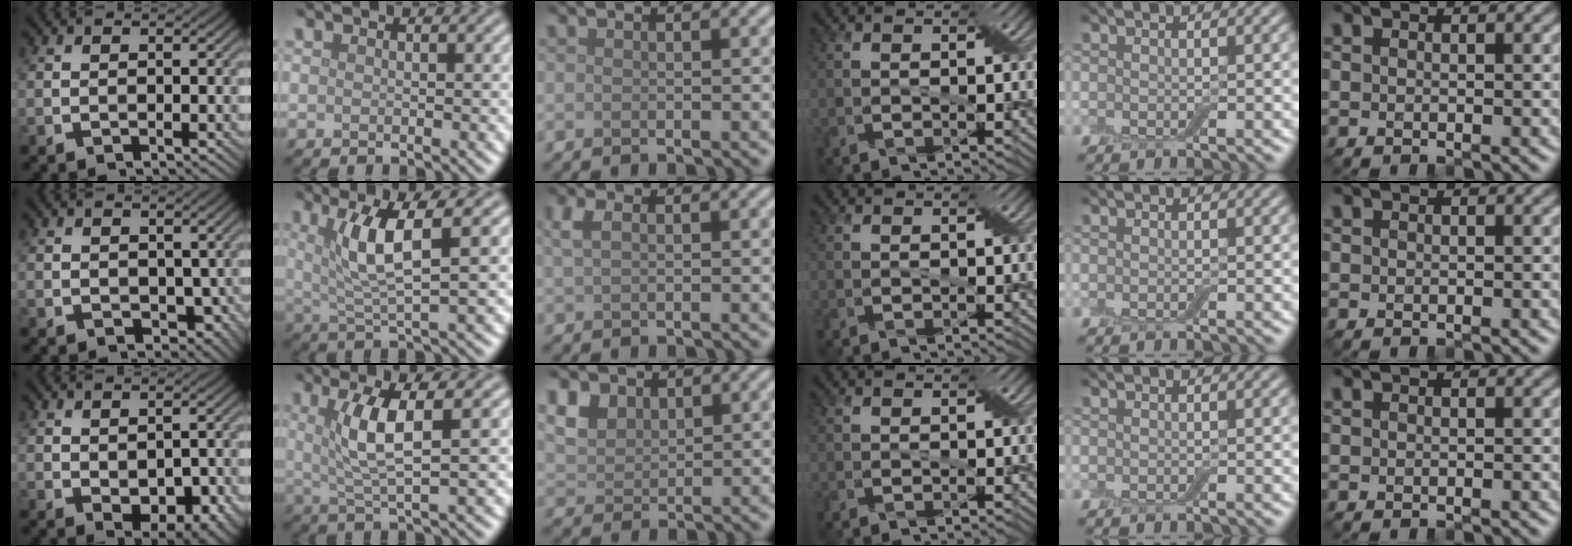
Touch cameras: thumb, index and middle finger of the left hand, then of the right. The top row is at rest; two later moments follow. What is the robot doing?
{"motion": "pour", "object": "bowl"}